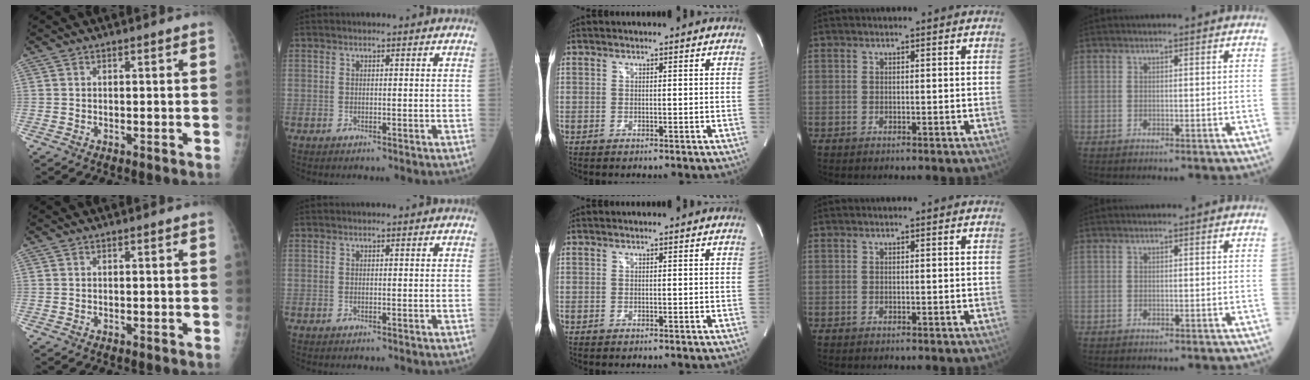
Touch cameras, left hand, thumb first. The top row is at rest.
{}